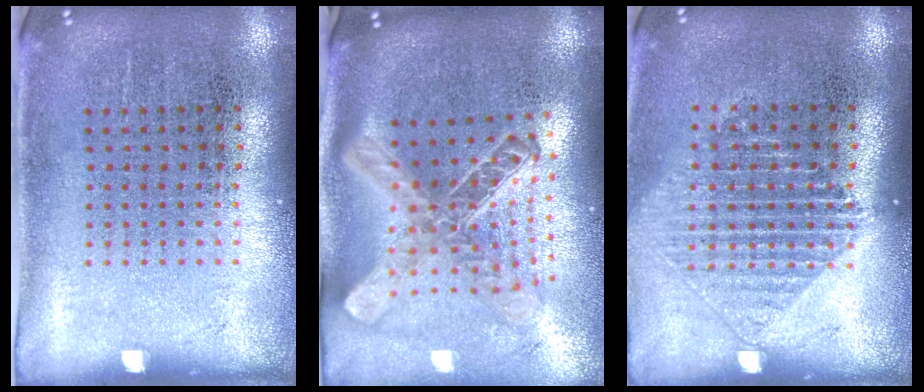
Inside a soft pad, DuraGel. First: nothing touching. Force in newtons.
{"total": 2.6, "press": 1.9, "slide": 1.8}
{"total": 1.2, "press": 1.1, "slide": 0.5}